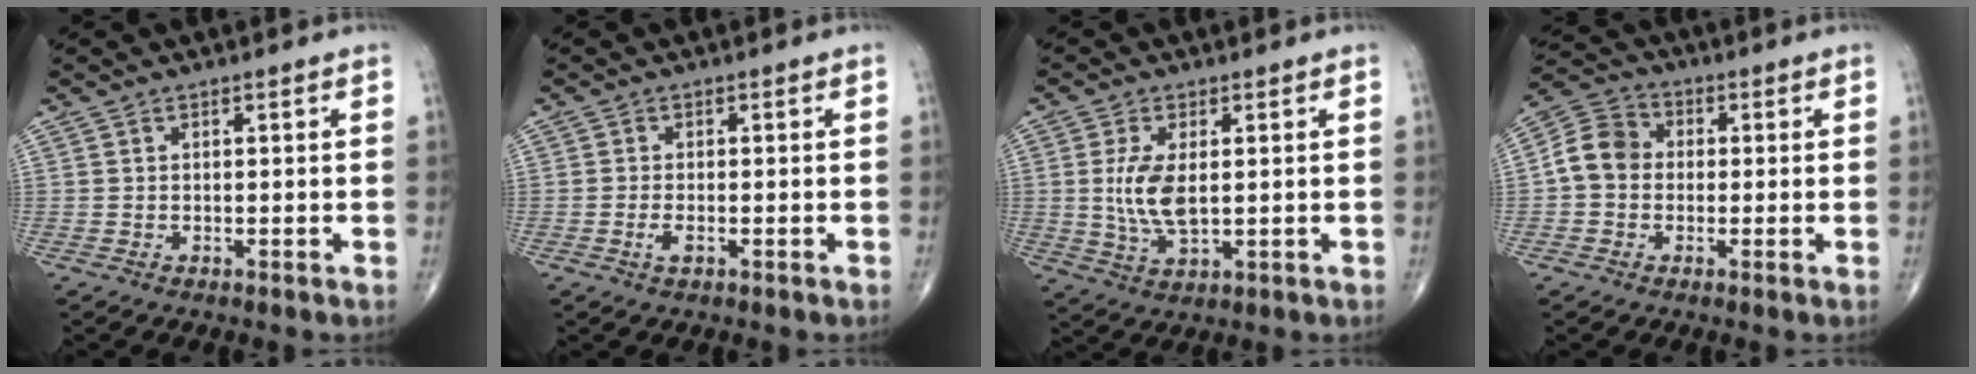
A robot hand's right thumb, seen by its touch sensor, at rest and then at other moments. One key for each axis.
{"total": 2.1, "fx": -0.7, "fy": 0.9, "fz": 1.7, "tx": -0.037, "ty": 0.002, "tz": -0.015}
{"total": 7.9, "fx": 0.7, "fy": 3.7, "fz": 6.9, "tx": -0.144, "ty": -0.011, "tz": 0.019}
{"total": 7.8, "fx": -0.3, "fy": 6.6, "fz": 4.1, "tx": -0.061, "ty": 0.025, "tz": -0.021}